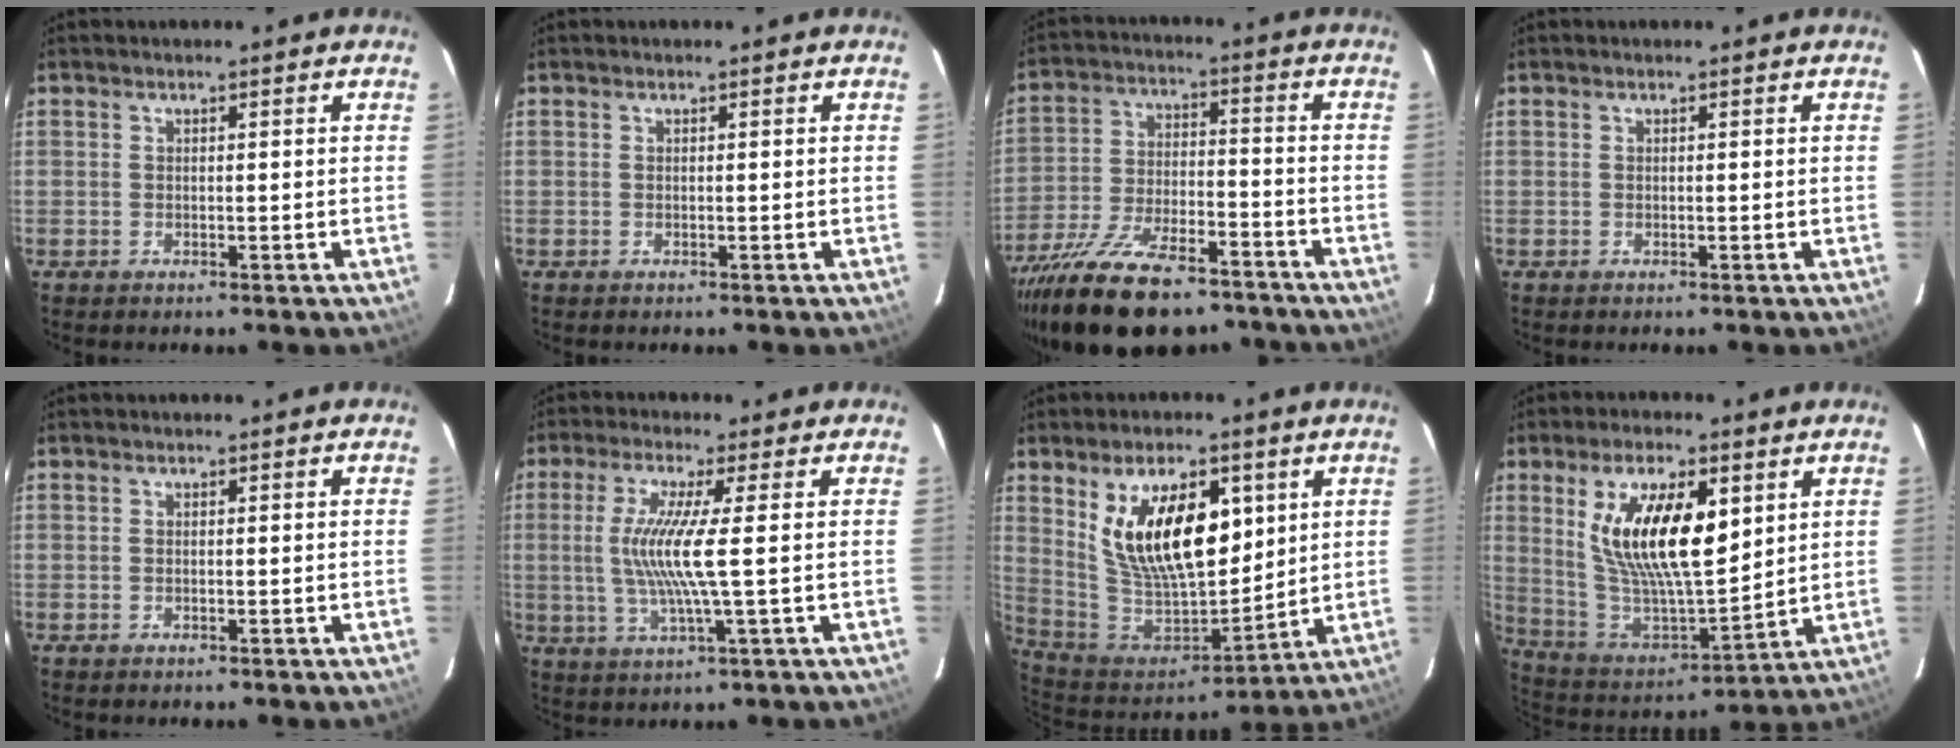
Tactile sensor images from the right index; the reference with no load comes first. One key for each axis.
{"total": 0.0}
{"total": 21.3, "fx": -16.1, "fy": 7.9, "fz": 11.5, "tx": -0.225, "ty": -0.032, "tz": -0.256}
{"total": 0.0}
{"total": 0.0}
{"total": 9.1, "fx": 0.3, "fy": -0.7, "fz": 9.1, "tx": -0.181, "ty": -0.009, "tz": 0.010}
{"total": 19.3, "fx": 6.7, "fy": 9.6, "fz": 15.3, "tx": -0.272, "ty": -0.002, "tz": 0.140}
{"total": 18.6, "fx": 6.2, "fy": 7.2, "fz": 16.0, "tx": -0.299, "ty": -0.004, "tz": 0.125}